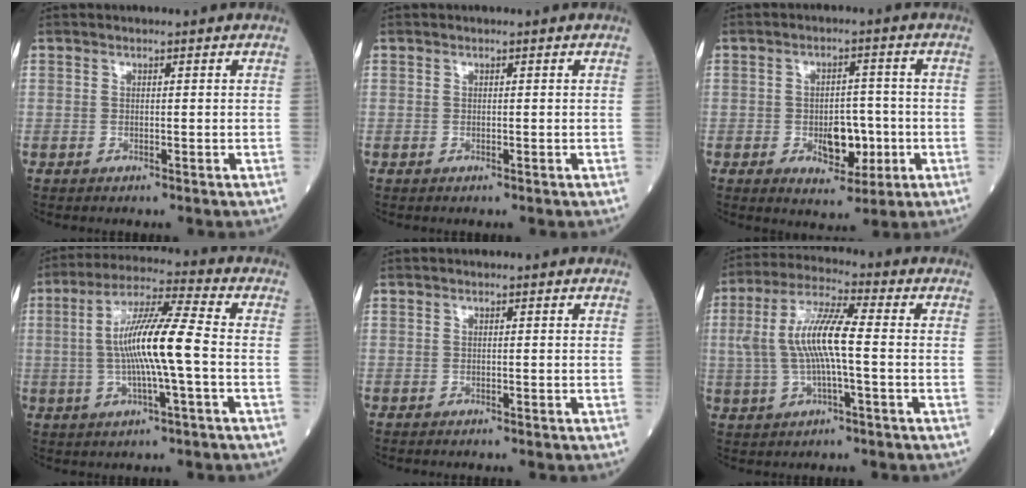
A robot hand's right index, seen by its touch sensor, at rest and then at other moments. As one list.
[{"total": 0.0}, {"total": 6.8, "force": [-1.8, 3.6, 5.5], "torque": [-0.077, 0.002, -0.021]}, {"total": 11.6, "force": [-0.9, 0.3, 11.6], "torque": [-0.216, 0.009, -0.023]}, {"total": 0.8, "force": [-0.7, 0.0, 0.4], "torque": [-0.001, 0.000, -0.011]}, {"total": 10.4, "force": [-0.1, 2.0, 10.2], "torque": [-0.213, 0.017, -0.003]}]